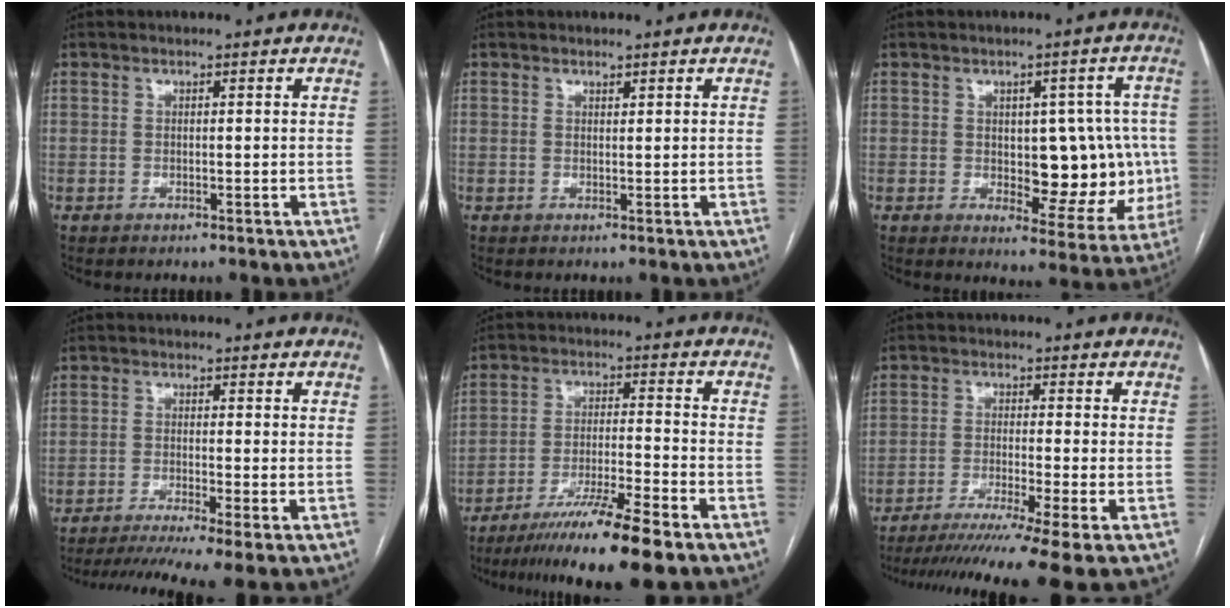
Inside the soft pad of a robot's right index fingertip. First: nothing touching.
{"total": 0.5, "force": [0.5, 0.1, 0.2], "torque": [-0.007, -0.003, 0.009]}
{"total": 11.6, "force": [-0.4, 5.7, 10.1], "torque": [-0.104, 0.016, 0.009]}
{"total": 10.3, "force": [-7.7, -0.3, 6.9], "torque": [-0.103, -0.015, -0.120]}
{"total": 12.7, "force": [-9.5, -0.9, 8.4], "torque": [-0.143, -0.033, -0.159]}
{"total": 14.3, "force": [-11.1, -1.7, 8.9], "torque": [-0.128, -0.036, -0.174]}